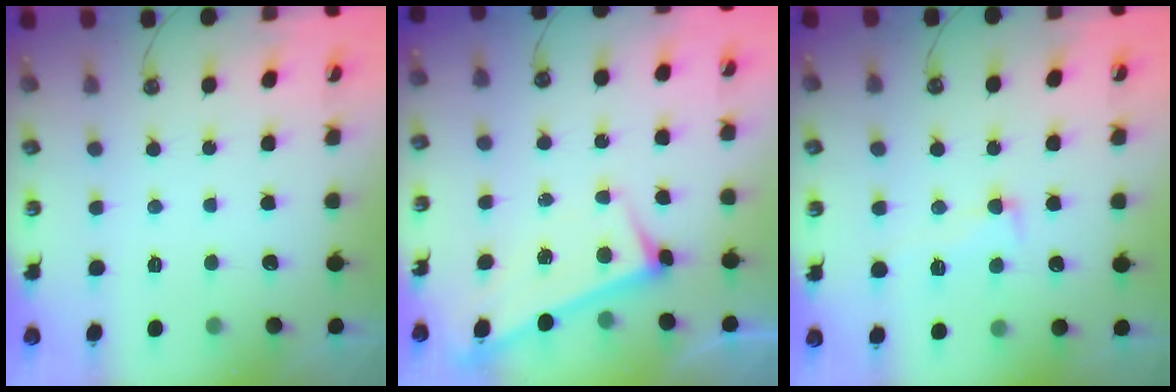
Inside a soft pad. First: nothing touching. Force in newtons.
{"total": 3.1, "press": 3.1, "slide": 0.1}
{"total": 1.7, "press": 1.4, "slide": 1.1}